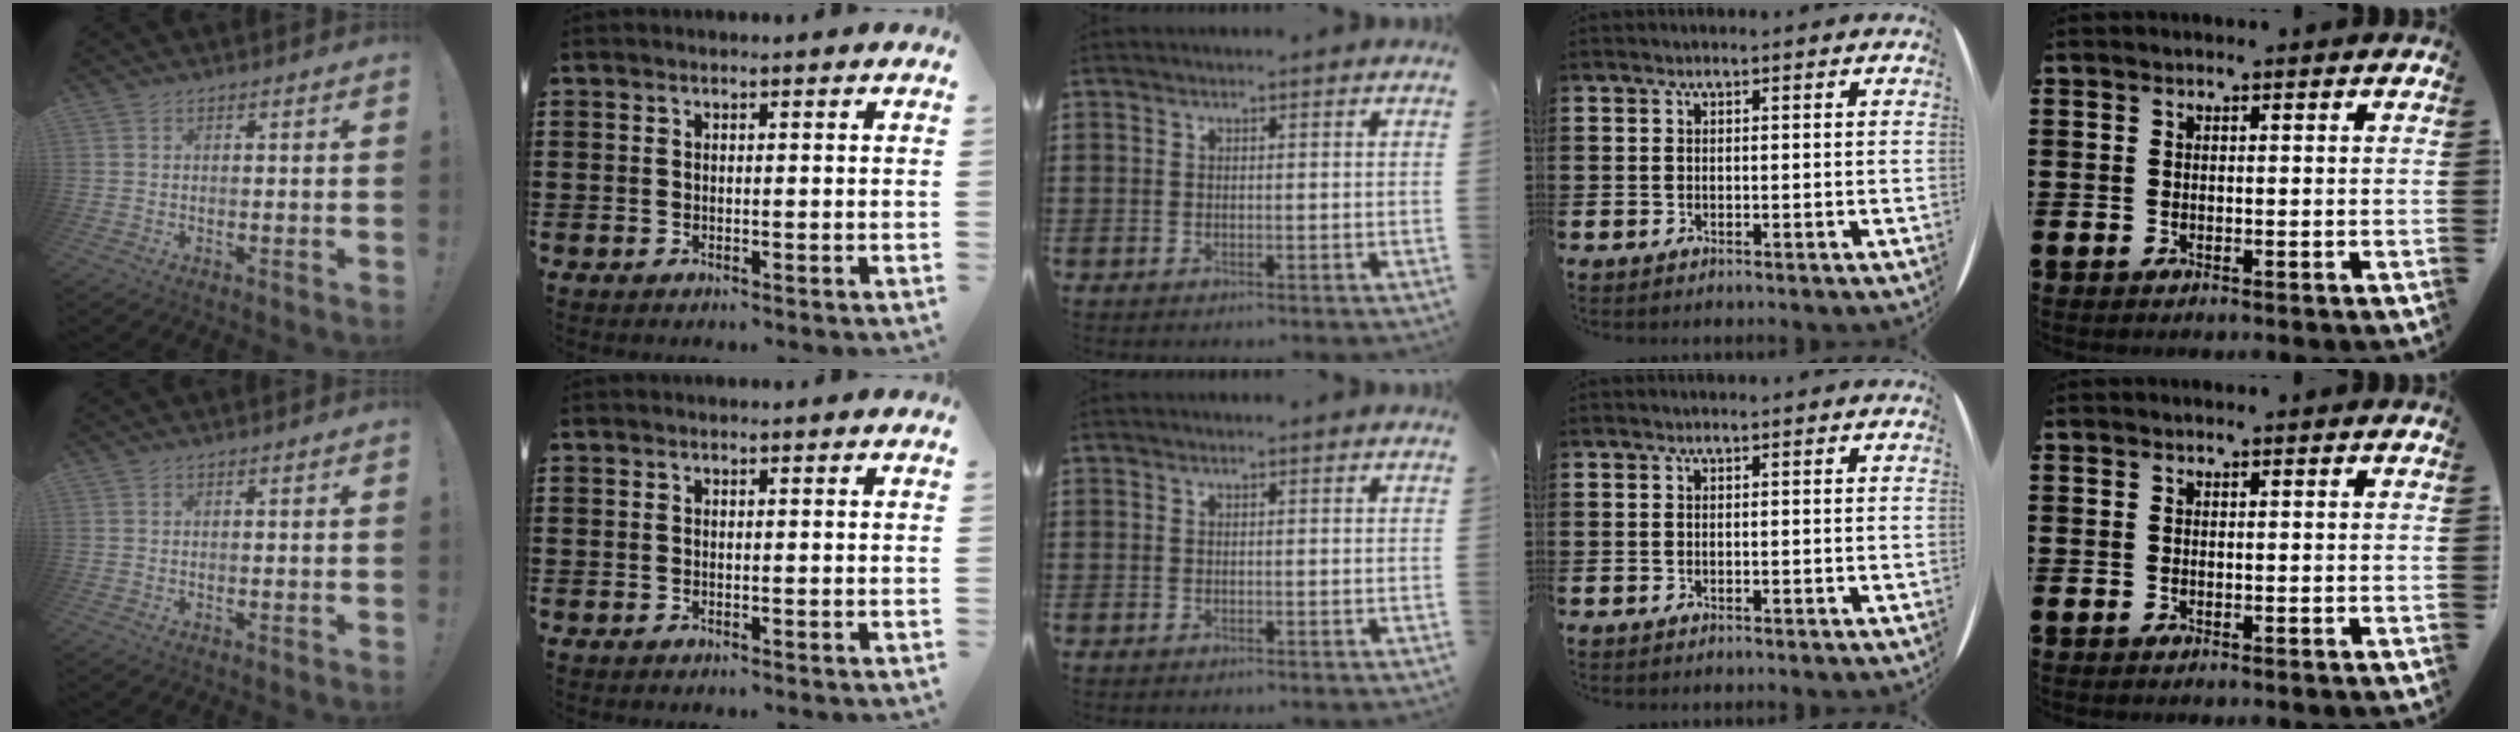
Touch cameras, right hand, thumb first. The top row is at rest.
{}